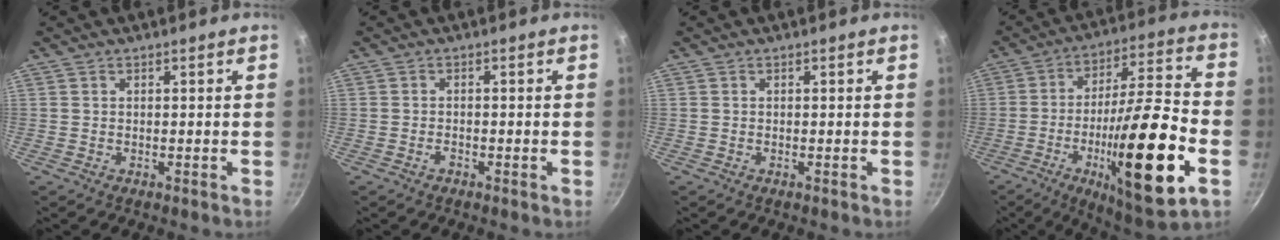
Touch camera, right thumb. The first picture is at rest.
{"total": 1.0, "force": [-0.7, 0.2, 0.7], "torque": [-0.019, 0.007, -0.017]}
{"total": 0.0}
{"total": 26.1, "force": [-8.0, 6.1, 24.1], "torque": [-0.376, 0.026, -0.123]}